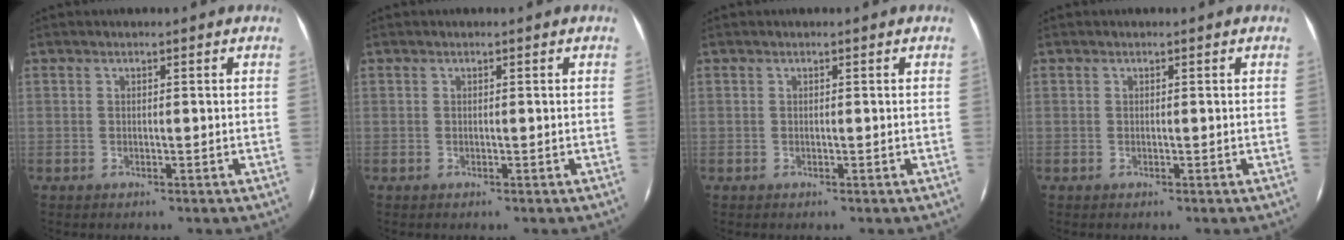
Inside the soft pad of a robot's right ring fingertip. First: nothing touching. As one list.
[{"total": 0.0}, {"total": 0.0}, {"total": 0.0}]